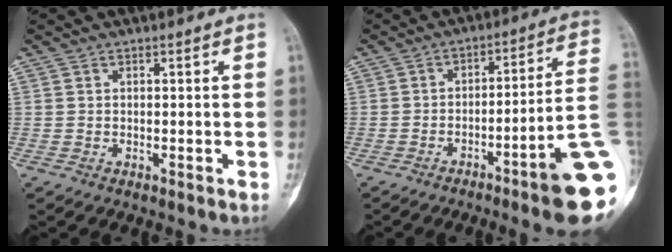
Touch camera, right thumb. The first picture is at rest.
{"total": 14.2, "force": [-5.3, 0.6, 13.2], "torque": [-0.138, 0.033, -0.076]}